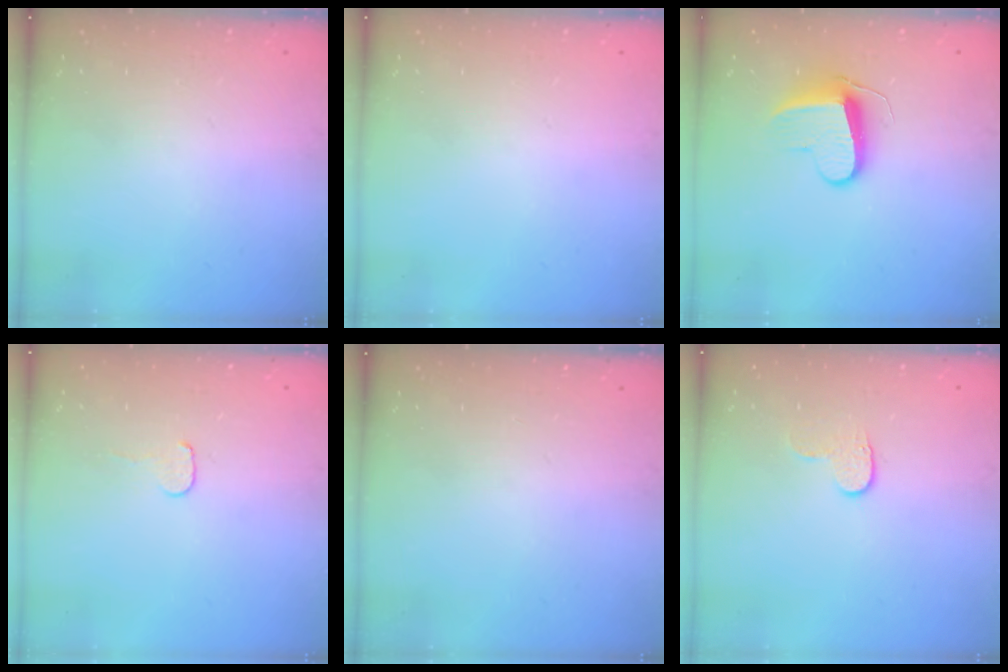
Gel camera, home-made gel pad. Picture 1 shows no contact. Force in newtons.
{"total": 0.0}
{"total": 9.0, "press": 9.0, "slide": 0.6}
{"total": 3.7, "press": 3.6, "slide": 0.3}
{"total": 0.0}
{"total": 5.8, "press": 5.8, "slide": 0.5}